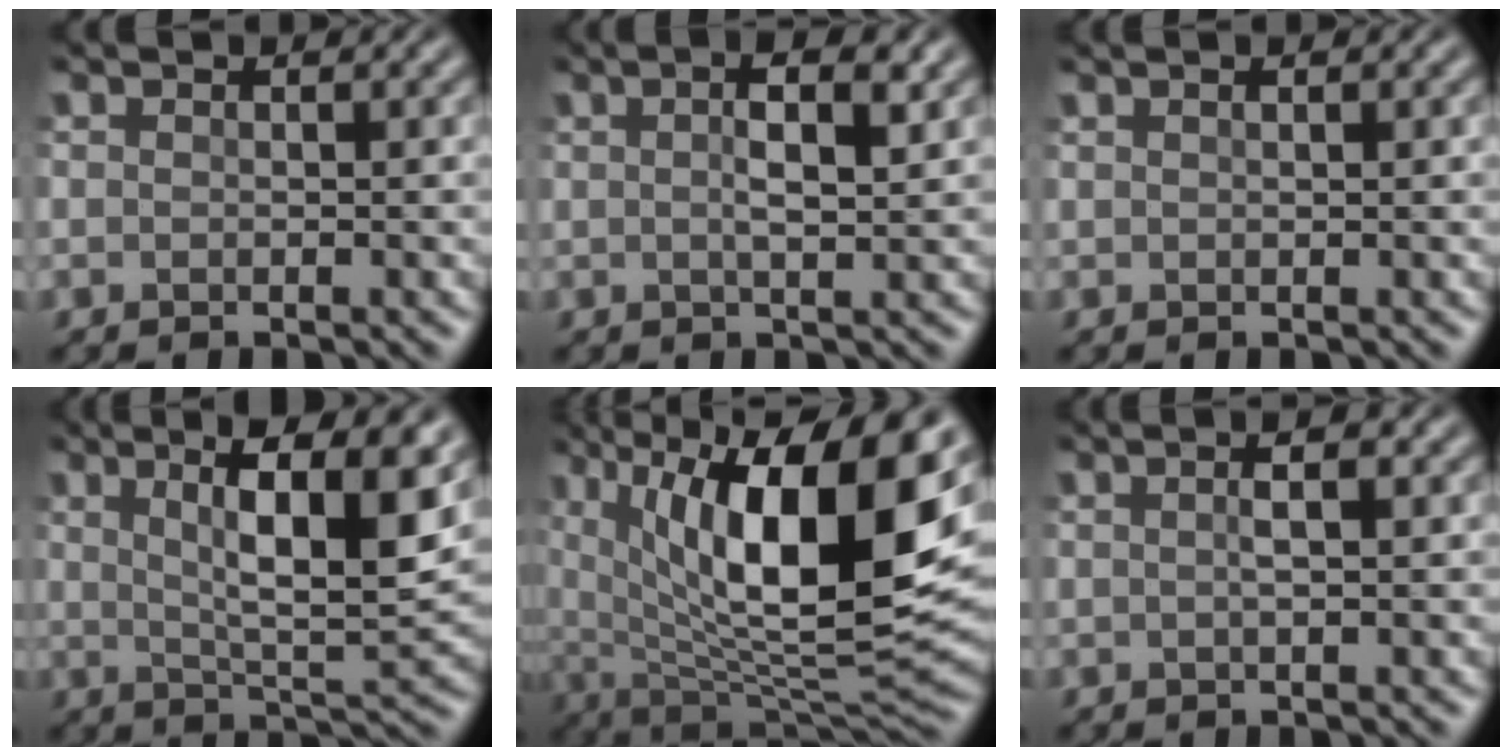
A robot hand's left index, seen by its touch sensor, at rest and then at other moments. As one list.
[{"total": 4.0, "force": [1.2, 1.2, 3.7], "torque": [-0.059, 0.002, 0.013]}, {"total": 0.7, "force": [0.5, 0.1, 0.5], "torque": [-0.011, -0.001, 0.006]}, {"total": 9.3, "force": [3.1, 2.4, 8.5], "torque": [-0.133, 0.003, 0.051]}, {"total": 15.7, "force": [4.7, 6.4, 13.6], "torque": [-0.227, -0.006, 0.076]}, {"total": 3.0, "force": [1.2, 1.1, 2.6], "torque": [-0.023, 0.008, -0.003]}]